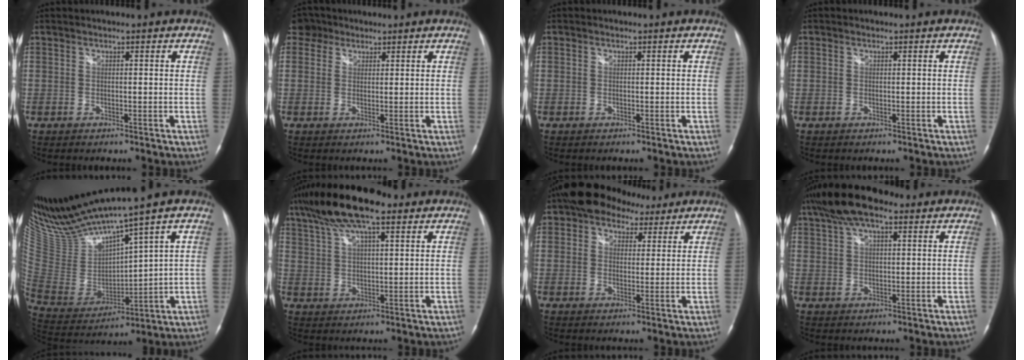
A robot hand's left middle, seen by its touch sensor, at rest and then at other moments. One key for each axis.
{"total": 3.7, "fx": 2.5, "fy": 2.8, "fz": 0.4, "tx": -0.010, "ty": 0.018, "tz": 0.044}
{"total": 0.0}
{"total": 0.0}
{"total": 15.4, "fx": 13.3, "fy": -0.7, "fz": 7.7, "tx": -0.159, "ty": -0.017, "tz": 0.271}
{"total": 13.3, "fx": 9.1, "fy": 3.0, "fz": 9.3, "tx": -0.181, "ty": 0.033, "tz": 0.161}
{"total": 8.1, "fx": 5.4, "fy": 5.0, "fz": 3.4, "tx": -0.049, "ty": 0.032, "tz": 0.085}
{"total": 10.1, "fx": 6.6, "fy": 3.5, "fz": 6.7, "tx": -0.131, "ty": 0.036, "tz": 0.117}